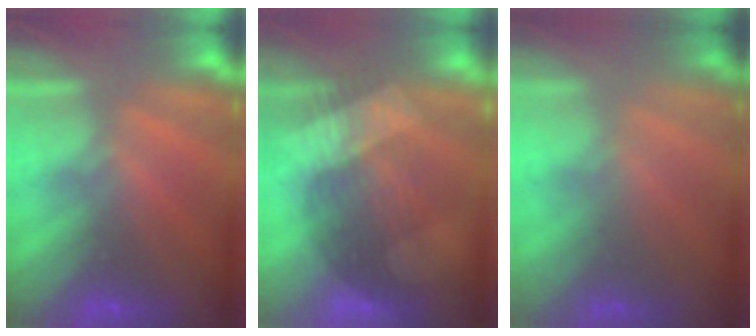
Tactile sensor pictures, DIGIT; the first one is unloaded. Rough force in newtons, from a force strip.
{"total": 3.6}
{"total": 1.7}